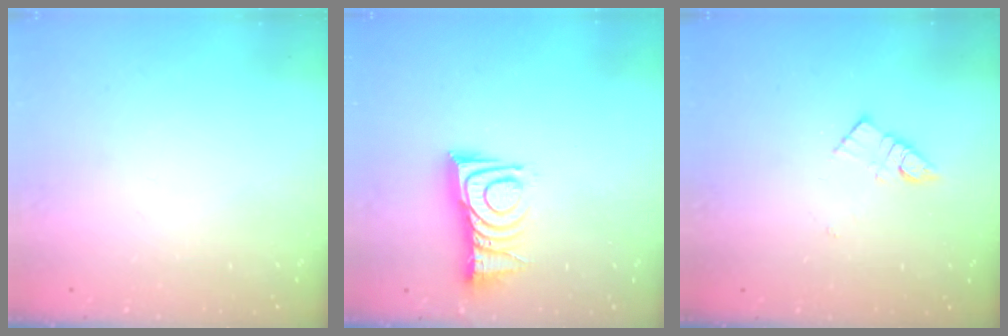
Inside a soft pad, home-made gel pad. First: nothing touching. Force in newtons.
{"total": 11.4, "press": 11.4, "slide": 0.6}
{"total": 7.1, "press": 7.1, "slide": 0.2}